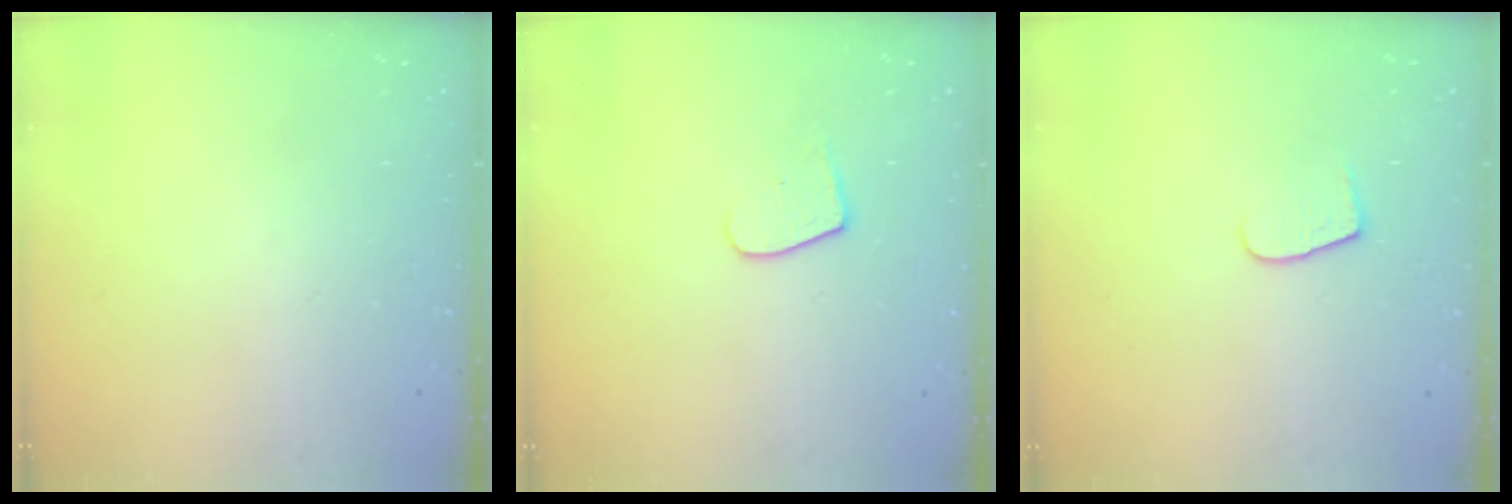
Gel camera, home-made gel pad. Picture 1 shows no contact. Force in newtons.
{"total": 6.7, "press": 6.7, "slide": 0.6}
{"total": 5.5, "press": 5.5, "slide": 0.5}